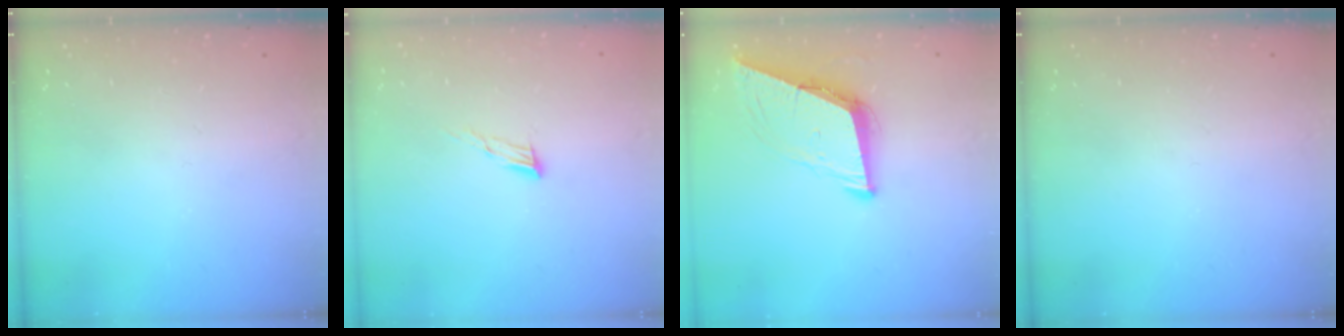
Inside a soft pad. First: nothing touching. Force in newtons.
{"total": 6.6, "press": 6.6, "slide": 1.0}
{"total": 8.6, "press": 7.7, "slide": 3.8}
{"total": 0.0}